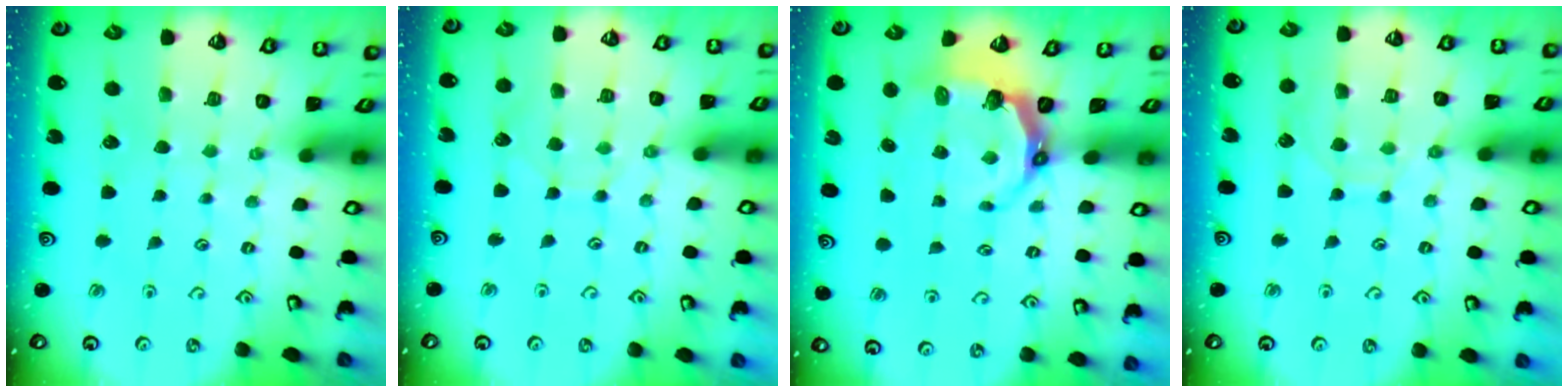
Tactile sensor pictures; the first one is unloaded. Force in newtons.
{"total": 5.0, "press": 5.0, "slide": 0.5}
{"total": 6.7, "press": 5.2, "slide": 4.2}
{"total": 8.0, "press": 8.0, "slide": 0.6}